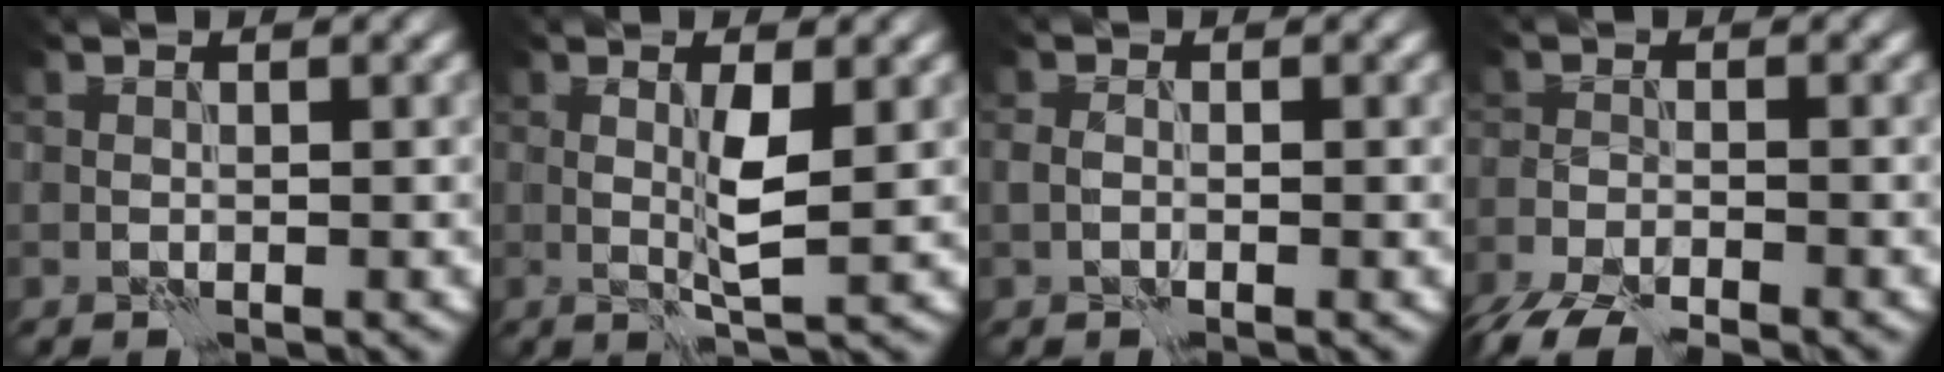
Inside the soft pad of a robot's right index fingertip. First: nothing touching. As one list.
[{"total": 2.8, "force": [0.5, 0.1, 2.7], "torque": [-0.056, -0.003, 0.011]}, {"total": 0.9, "force": [-0.2, 0.5, 0.7], "torque": [-0.015, 0.001, -0.006]}, {"total": 4.9, "force": [-4.2, 1.2, 2.3], "torque": [-0.040, -0.028, -0.080]}]